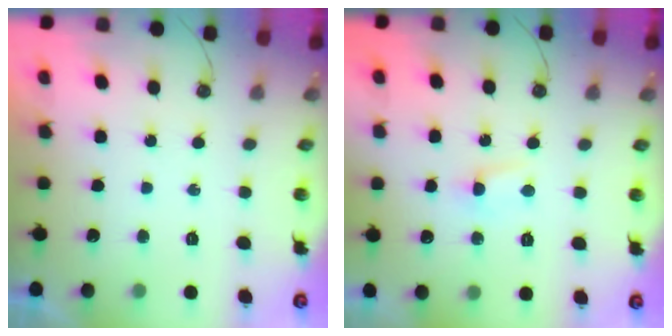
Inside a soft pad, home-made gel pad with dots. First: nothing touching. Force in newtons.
{"total": 2.8, "press": 2.8, "slide": 0.4}